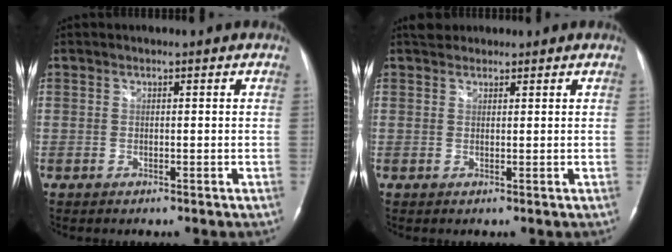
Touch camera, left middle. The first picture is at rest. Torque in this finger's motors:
{"motor_torque": [0.02, 0.00, -0.16, 0.00]}